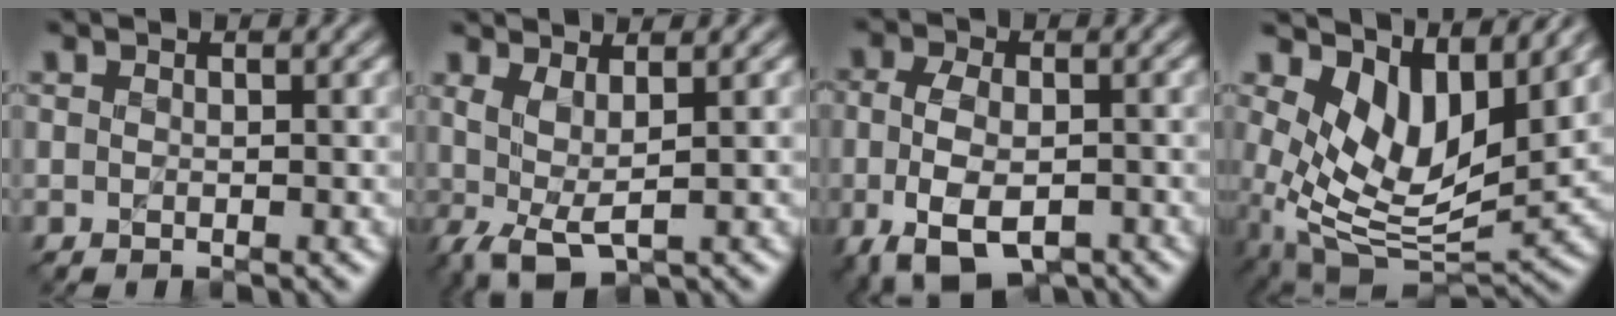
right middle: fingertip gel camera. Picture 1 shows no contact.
{"total": 3.0, "force": [-0.1, 1.1, 2.8], "torque": [-0.066, -0.008, 0.002]}
{"total": 6.9, "force": [-2.7, 4.1, 4.8], "torque": [-0.100, -0.014, -0.045]}
{"total": 8.2, "force": [2.4, 4.9, 6.1], "torque": [-0.121, -0.023, 0.047]}